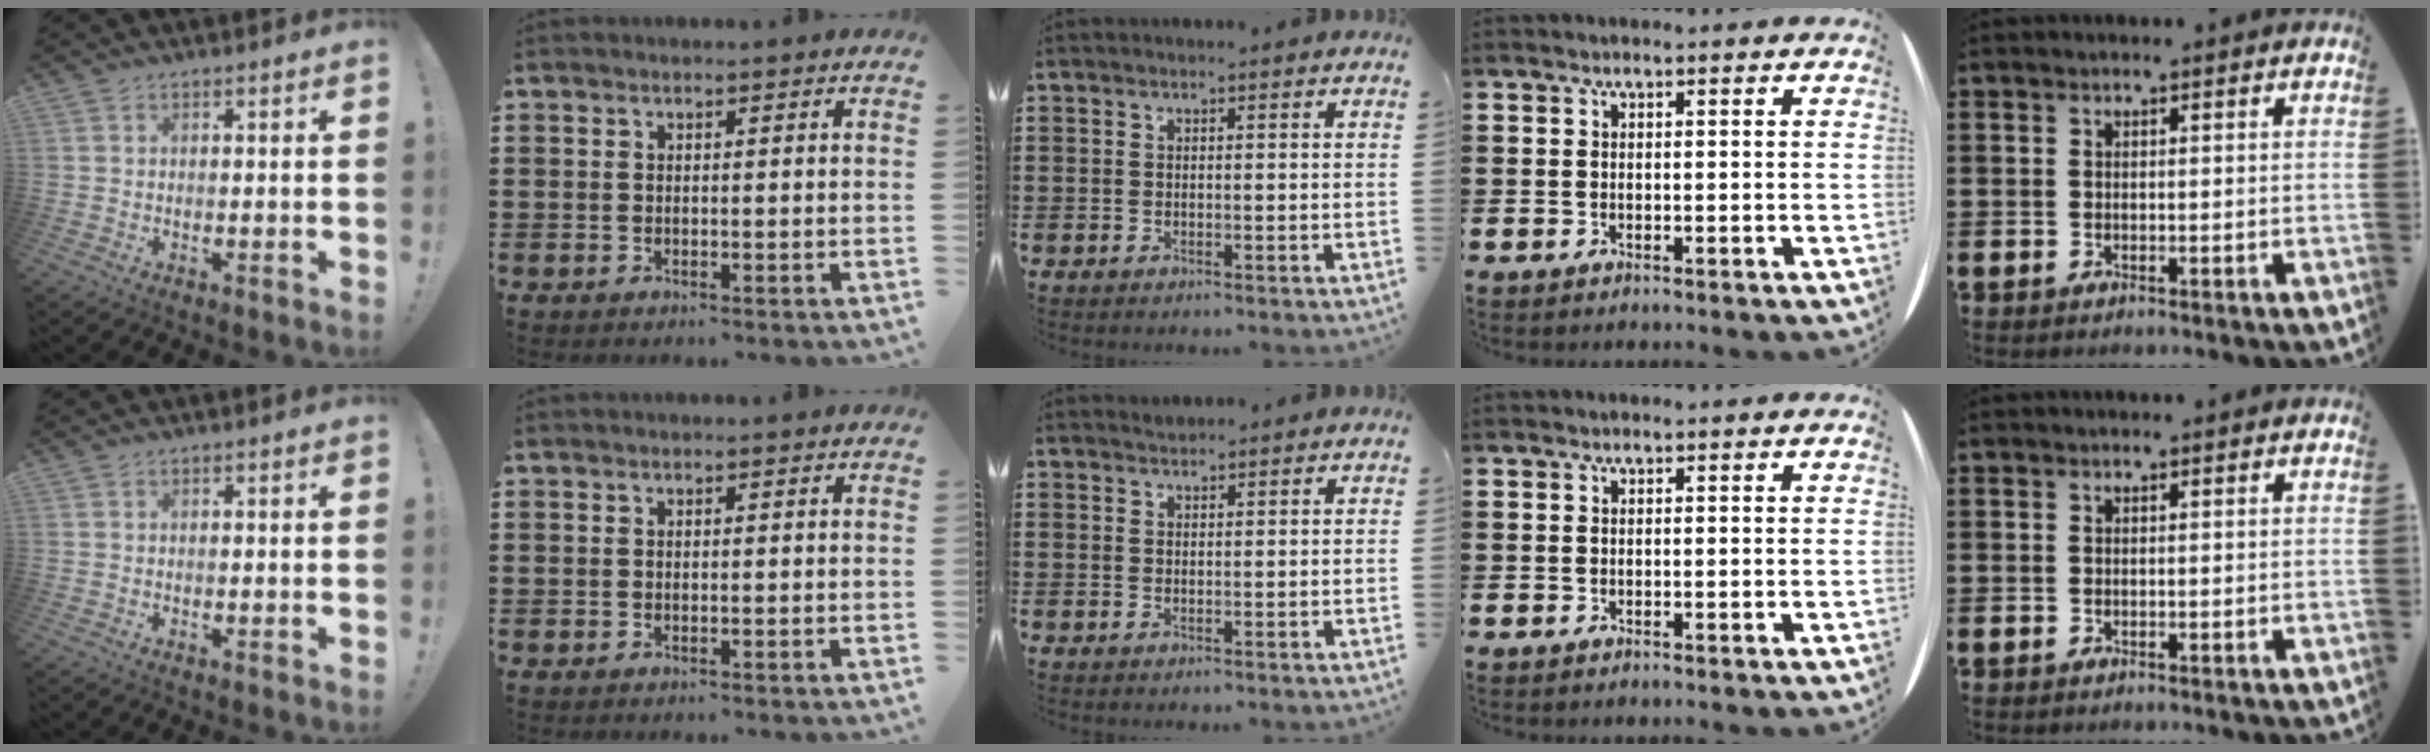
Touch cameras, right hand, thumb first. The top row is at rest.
{"middle": {"total": 0.9, "force": [0.9, 0.1, -0.2], "torque": [0.002, -0.002, 0.017]}}